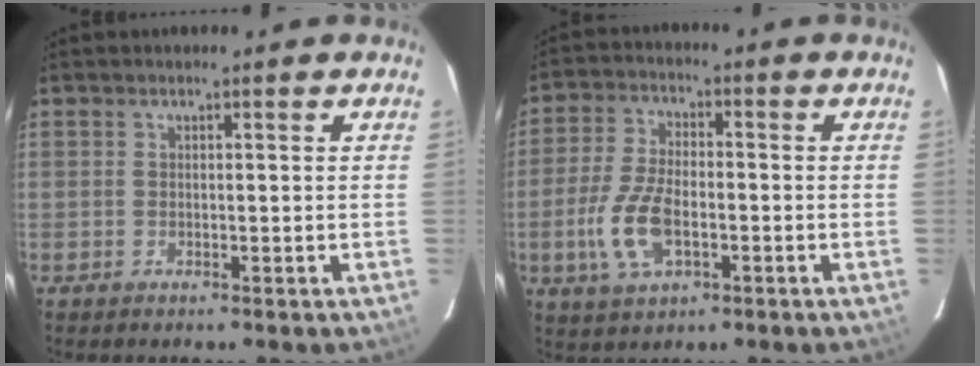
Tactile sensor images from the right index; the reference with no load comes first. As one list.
[{"total": 10.4, "force": [-3.0, 5.2, 8.5], "torque": [-0.186, -0.001, -0.054]}]